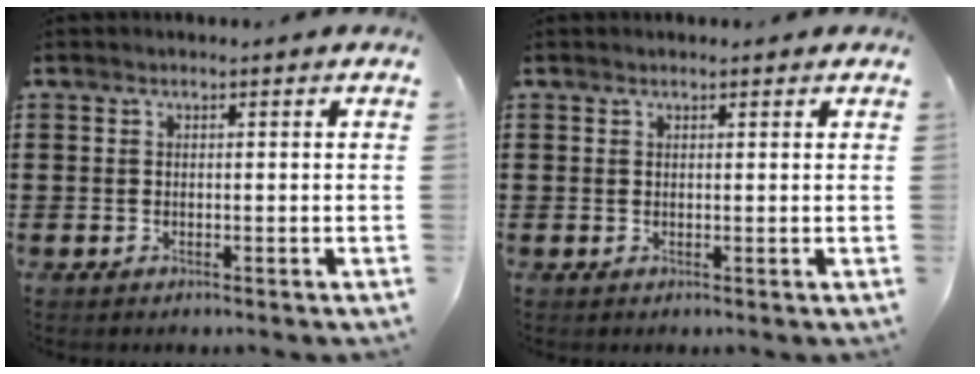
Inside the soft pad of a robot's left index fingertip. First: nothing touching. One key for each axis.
{"total": 0.5, "fx": 0.4, "fy": 0.3, "fz": 0.2, "tx": -0.005, "ty": 0.003, "tz": 0.007}